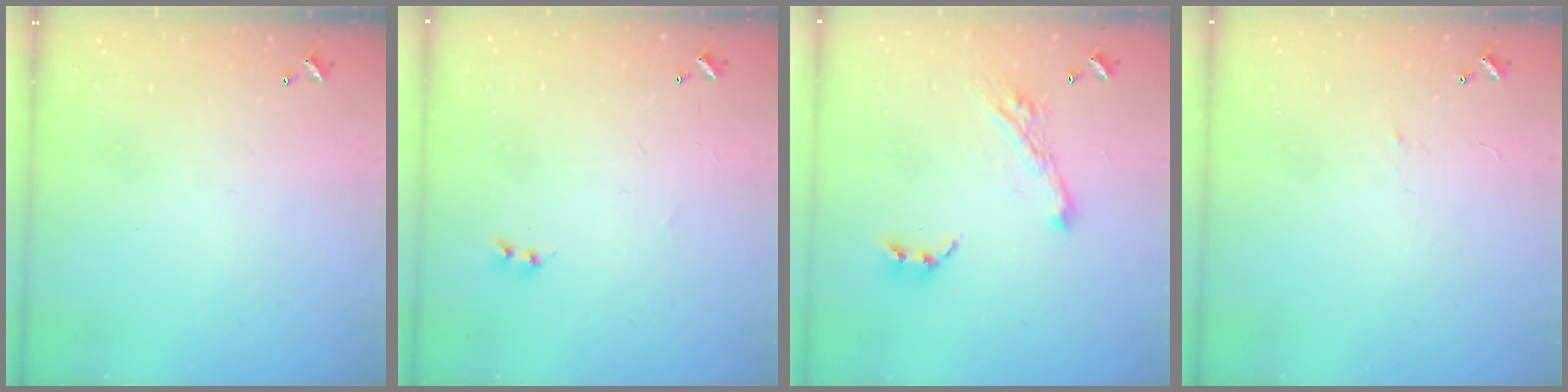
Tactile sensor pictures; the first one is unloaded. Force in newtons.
{"total": 1.8, "press": 1.8, "slide": 0.3}
{"total": 9.2, "press": 9.1, "slide": 1.1}
{"total": 0.6, "press": 0.0, "slide": 0.6}